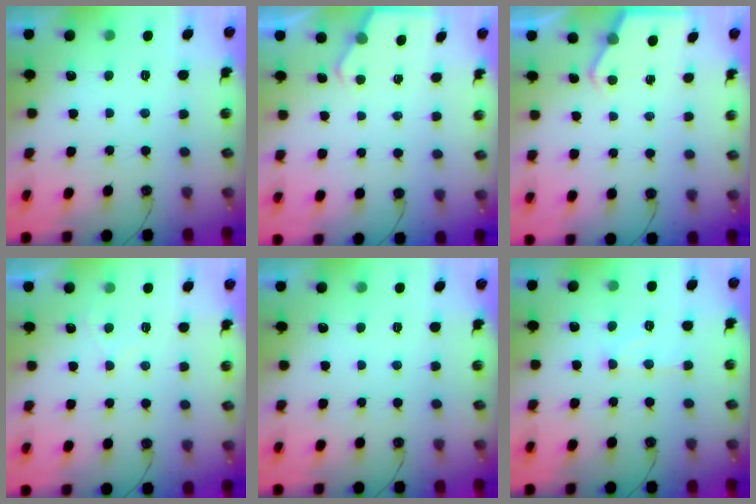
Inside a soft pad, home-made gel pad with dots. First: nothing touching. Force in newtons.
{"total": 2.9, "press": 2.8, "slide": 0.4}
{"total": 3.2, "press": 3.2, "slide": 0.5}
{"total": 4.8, "press": 4.8, "slide": 0.6}
{"total": 0.0}
{"total": 9.0, "press": 9.0, "slide": 0.8}